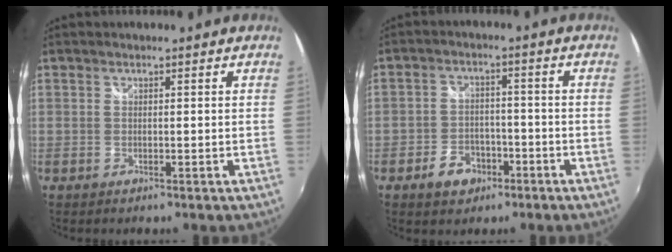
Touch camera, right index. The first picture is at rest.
{"total": 6.2, "force": [-3.6, 4.4, 2.4], "torque": [-0.066, 0.013, -0.050]}